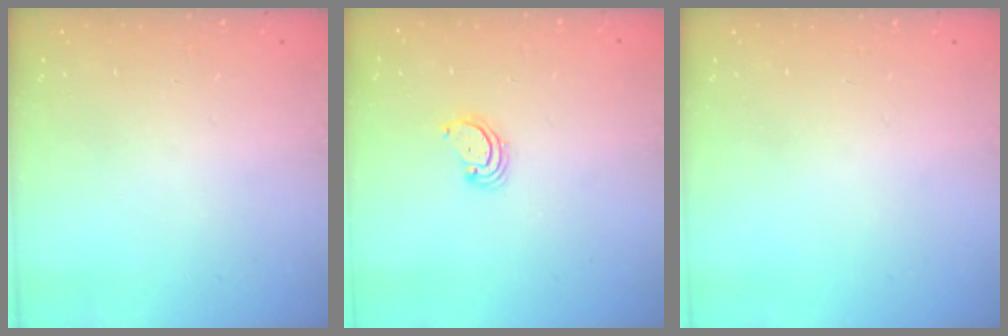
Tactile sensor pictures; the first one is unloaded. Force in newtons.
{"total": 2.3, "press": 2.3, "slide": 0.2}
{"total": 0.0}